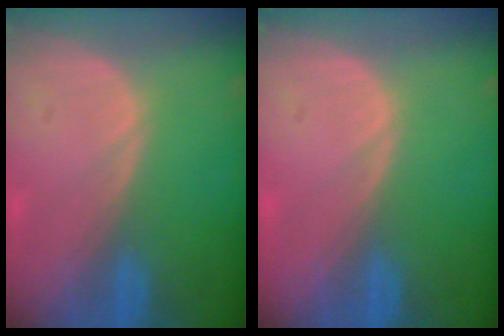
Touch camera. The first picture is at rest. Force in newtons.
{"total": 0.0}